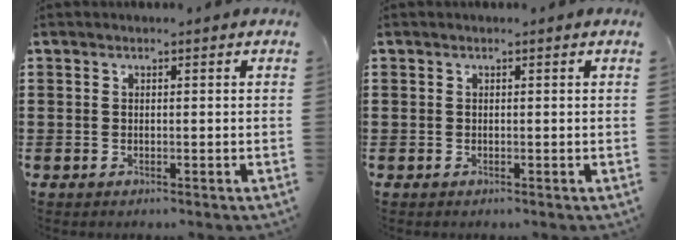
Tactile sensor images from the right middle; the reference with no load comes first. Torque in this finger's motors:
{"motor_torque": [0.19, -0.07, 0.24, 0.01]}